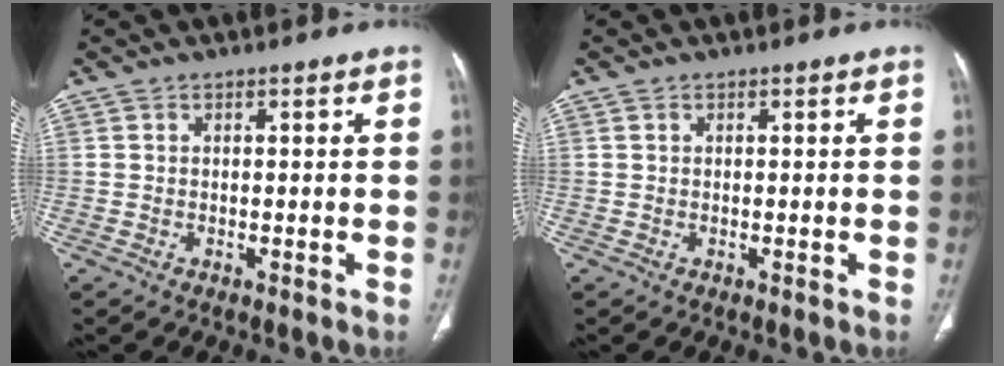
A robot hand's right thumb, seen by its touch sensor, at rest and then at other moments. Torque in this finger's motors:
{"motor_torque": [0.38, -0.27, -0.50, 0.05, 0.04]}